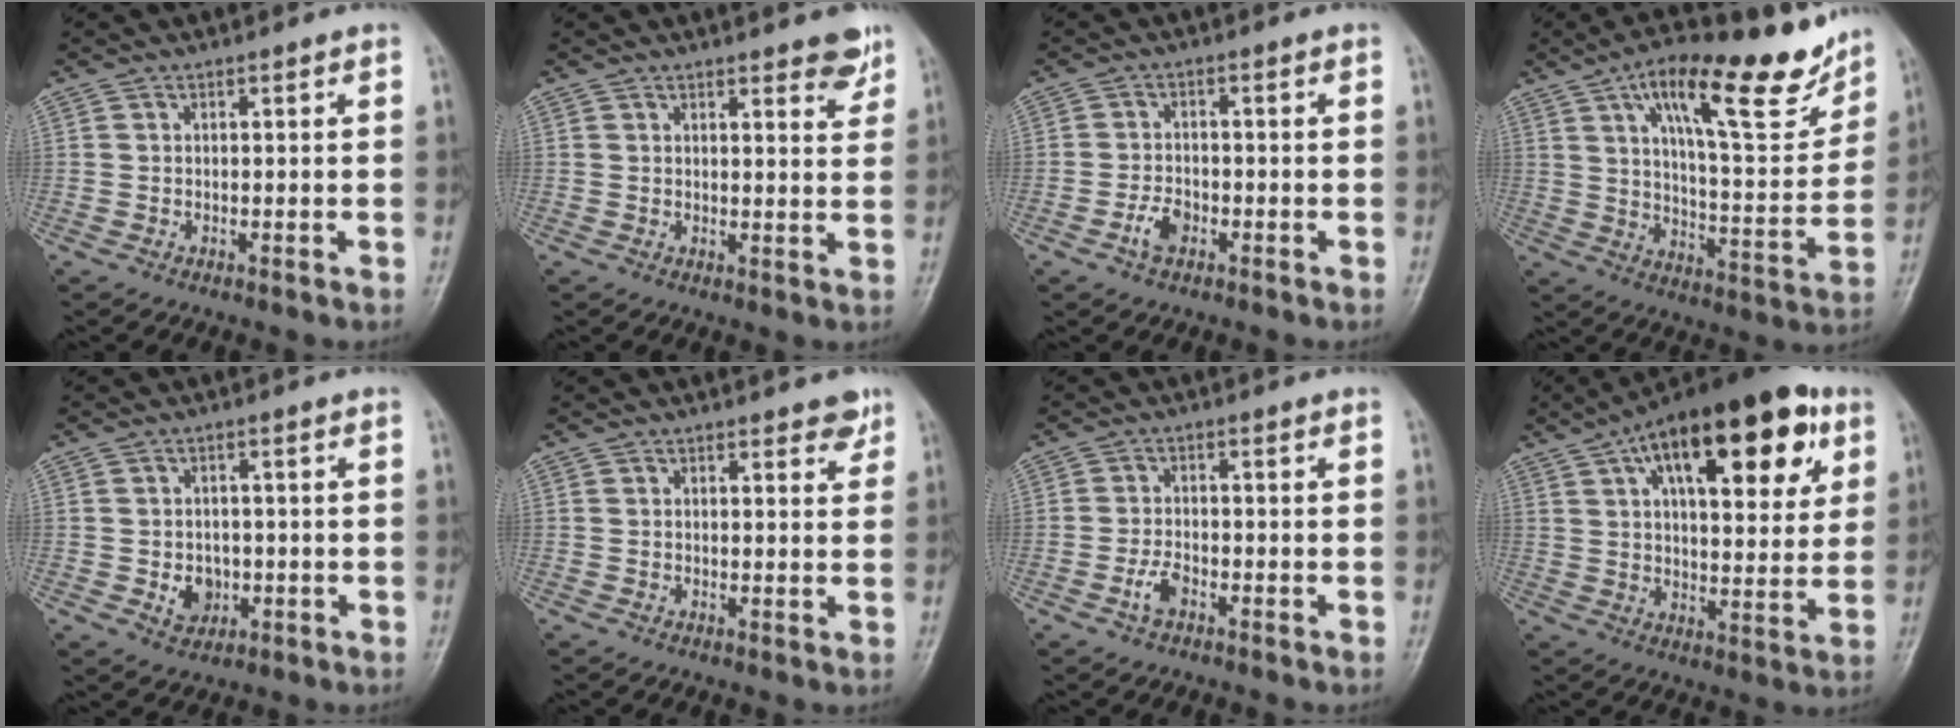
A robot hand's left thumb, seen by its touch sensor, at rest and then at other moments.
{"total": 4.7, "force": [3.3, 1.4, 3.1], "torque": [-0.020, -0.020, 0.039]}
{"total": 3.7, "force": [-1.8, 2.2, 2.3], "torque": [-0.041, 0.012, -0.035]}
{"total": 21.9, "force": [13.3, 6.9, 15.9], "torque": [-0.200, -0.051, 0.208]}
{"total": 4.6, "force": [-0.9, 3.8, 2.4], "torque": [-0.017, 0.004, -0.007]}
{"total": 3.0, "force": [2.1, 1.2, 1.7], "torque": [-0.003, -0.010, 0.024]}
{"total": 3.1, "force": [-1.6, 1.5, 2.1], "torque": [-0.046, 0.011, -0.033]}
{"total": 24.5, "force": [11.0, 10.5, 19.2], "torque": [-0.267, 0.000, 0.164]}